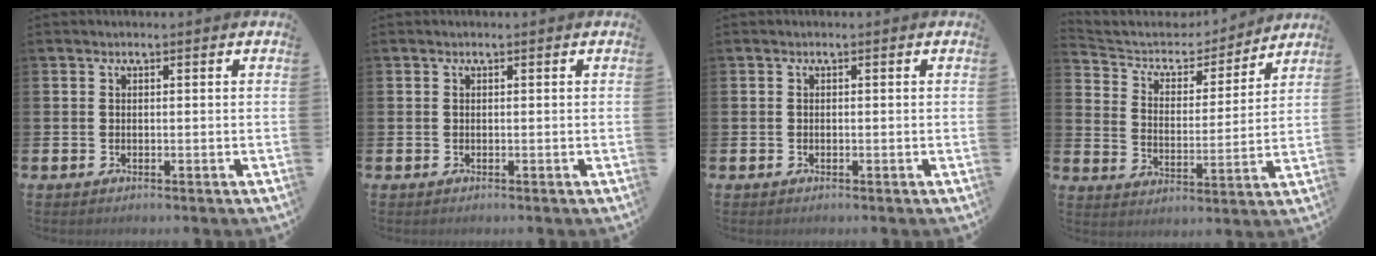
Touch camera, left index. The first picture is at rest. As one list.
[{"total": 0.0}, {"total": 0.0}, {"total": 6.0, "force": [5.4, 2.3, 0.9], "torque": [-0.051, -0.045, 0.088]}]